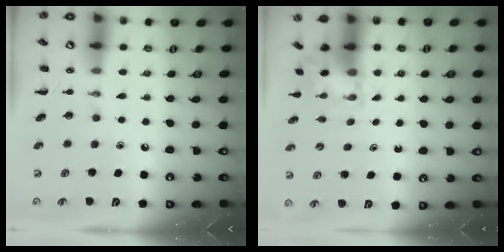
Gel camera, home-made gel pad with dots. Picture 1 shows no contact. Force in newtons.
{"total": 2.0, "press": 1.9, "slide": 0.7}